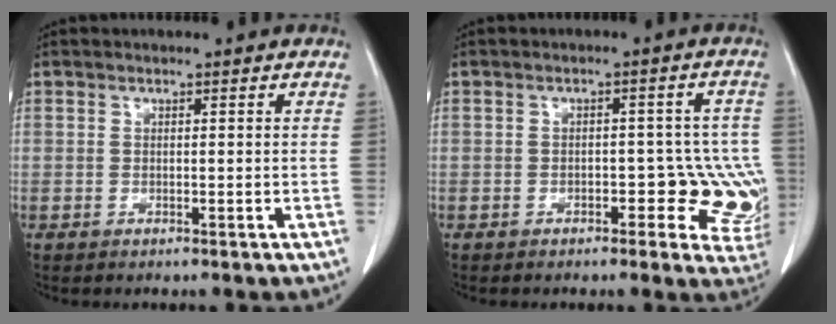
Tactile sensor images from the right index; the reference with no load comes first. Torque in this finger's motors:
{"motor_torque": [0.14, 0.06, 0.09, 0.00]}